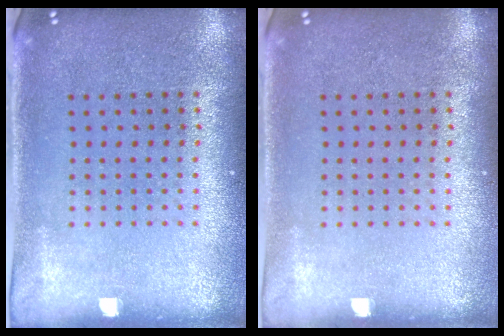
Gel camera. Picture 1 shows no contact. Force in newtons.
{"total": 0.0}